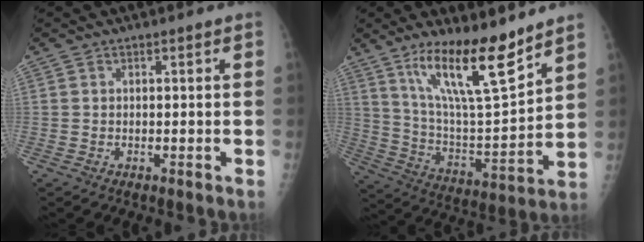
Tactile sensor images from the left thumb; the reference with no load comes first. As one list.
[{"total": 17.5, "force": [12.1, 3.6, 12.2], "torque": [-0.188, -0.078, 0.222]}]